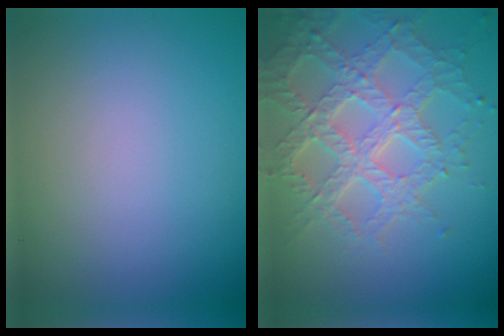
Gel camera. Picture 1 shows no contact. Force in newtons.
{"total": 7.0, "press": 5.2, "slide": 4.7}